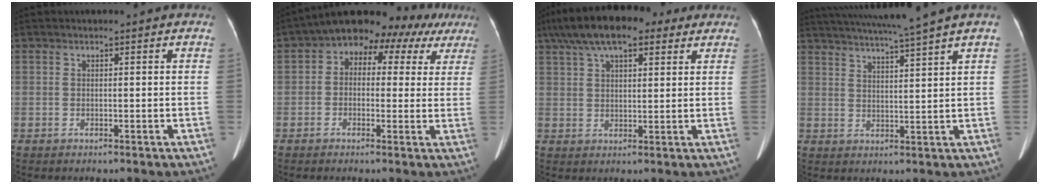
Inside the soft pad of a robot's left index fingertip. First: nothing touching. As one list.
[{"total": 10.5, "force": [5.3, 6.5, 6.3], "torque": [-0.074, 0.047, 0.064]}, {"total": 14.9, "force": [10.0, 5.2, 9.7], "torque": [-0.179, 0.060, 0.170]}, {"total": 11.6, "force": [9.9, -2.1, 5.6], "torque": [-0.096, -0.004, 0.146]}]